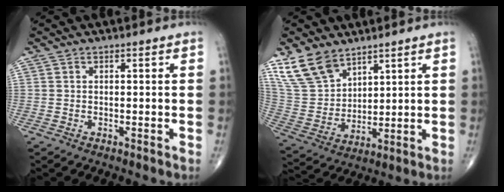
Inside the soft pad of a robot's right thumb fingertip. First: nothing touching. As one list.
[{"total": 11.9, "force": [8.4, 6.8, 5.1], "torque": [-0.090, -0.034, 0.187]}]